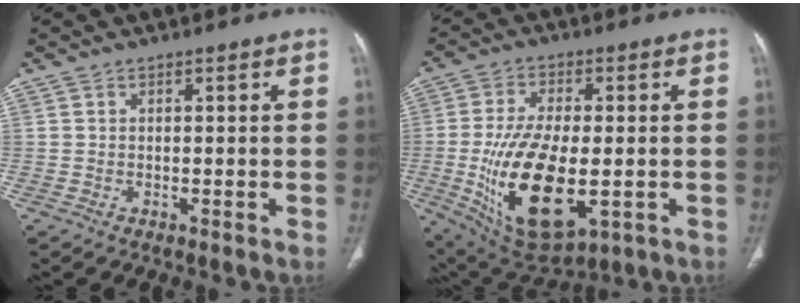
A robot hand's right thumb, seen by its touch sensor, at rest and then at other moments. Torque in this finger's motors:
{"motor_torque": [-0.17, 2.04, 1.67, 0.39, 0.68]}